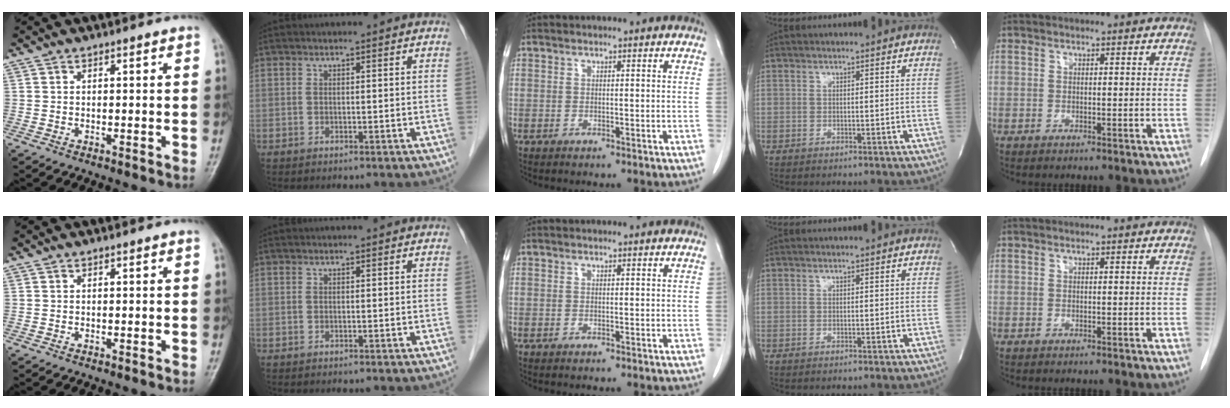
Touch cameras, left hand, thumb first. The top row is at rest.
{}